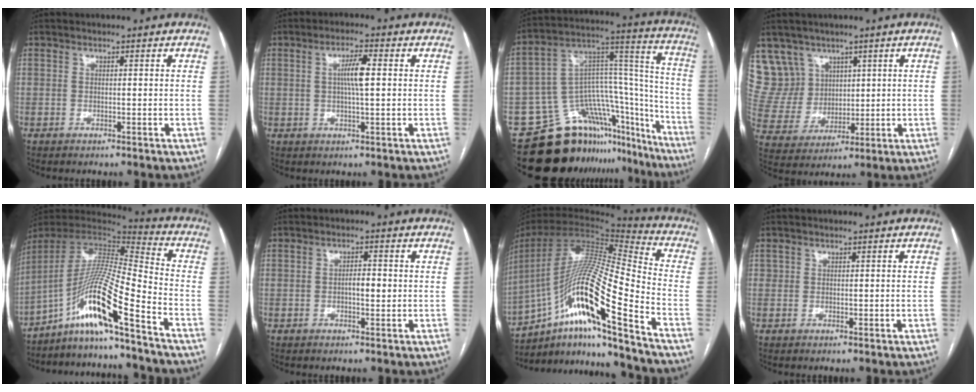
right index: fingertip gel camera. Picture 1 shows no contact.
{"total": 4.5, "force": [0.6, 0.3, 4.5], "torque": [-0.082, 0.003, 0.010]}
{"total": 25.9, "force": [-20.7, 12.1, 9.9], "torque": [-0.094, 0.070, -0.292]}
{"total": 9.7, "force": [6.3, 7.4, 0.7], "torque": [-0.028, 0.038, 0.141]}
{"total": 15.5, "force": [-10.0, -1.3, 11.8], "torque": [-0.221, 0.005, -0.183]}
{"total": 2.6, "force": [-0.2, 0.8, 2.5], "torque": [-0.041, 0.003, -0.002]}
{"total": 19.2, "force": [-12.0, -0.7, 15.0], "torque": [-0.308, -0.008, -0.225]}
{"total": 1.0, "force": [0.3, 0.8, 0.4], "torque": [-0.003, 0.001, 0.005]}